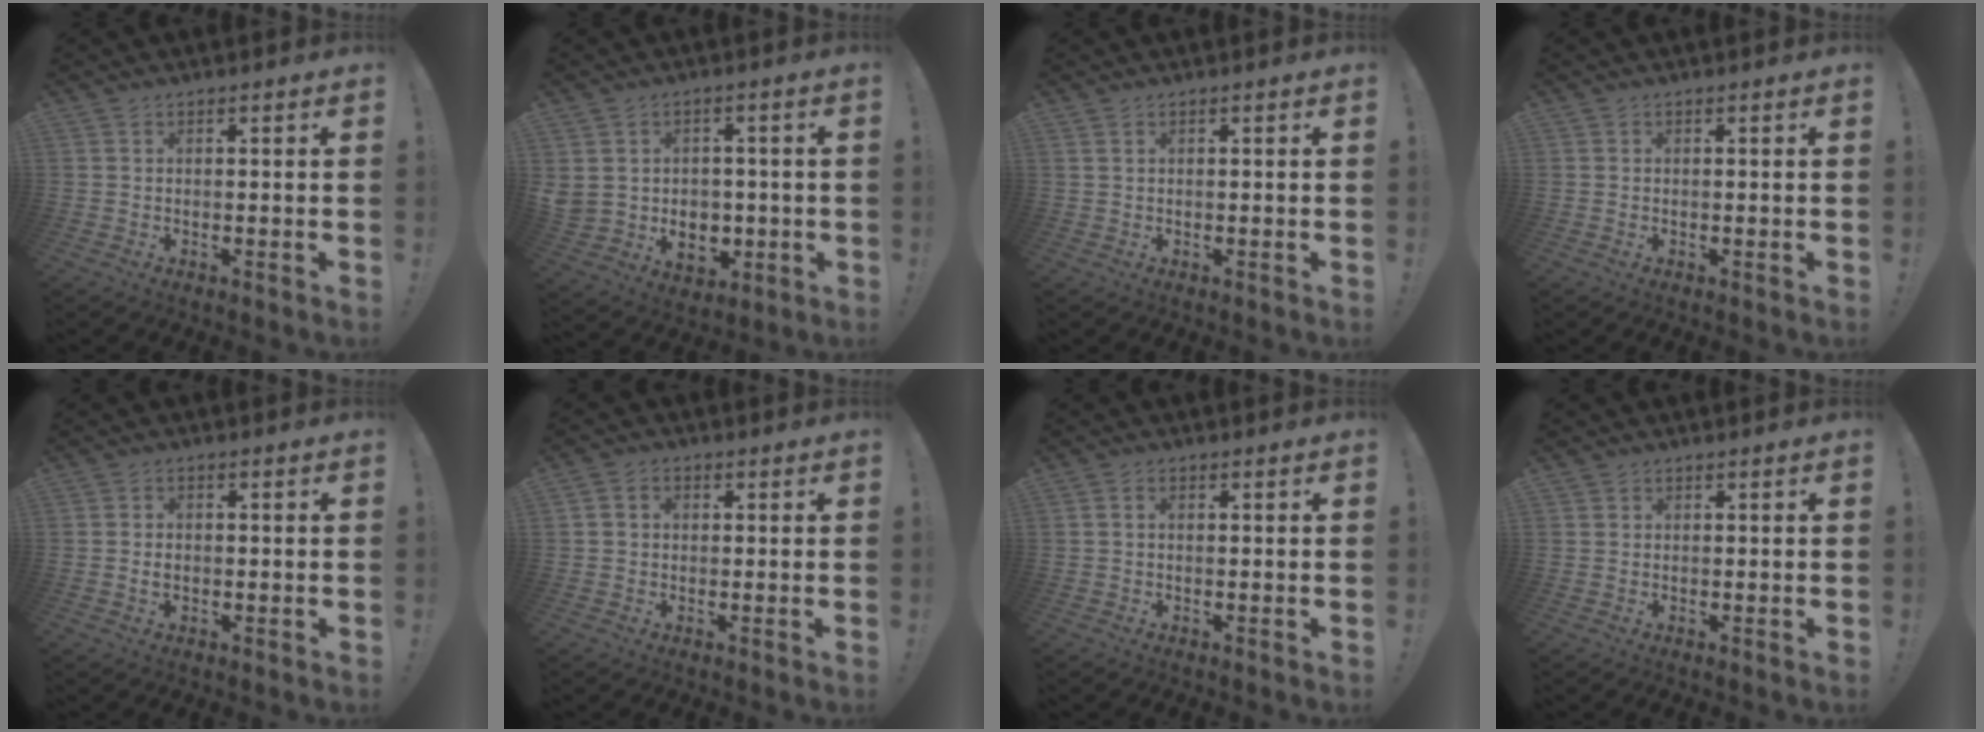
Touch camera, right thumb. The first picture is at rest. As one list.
[{"total": 8.1, "force": [0.1, 7.2, 3.7], "torque": [-0.057, -0.014, 0.012]}, {"total": 0.7, "force": [0.4, 0.2, 0.5], "torque": [-0.012, 0.002, 0.007]}, {"total": 0.0}, {"total": 2.0, "force": [-0.4, 1.4, 1.4], "torque": [-0.018, 0.002, -0.008]}, {"total": 3.1, "force": [0.3, 2.7, 1.5], "torque": [-0.020, 0.006, 0.006]}, {"total": 1.0, "force": [-0.1, 0.8, 0.7], "torque": [-0.015, 0.004, -0.001]}, {"total": 0.7, "force": [0.6, 0.4, 0.0], "torque": [0.008, -0.003, 0.010]}]